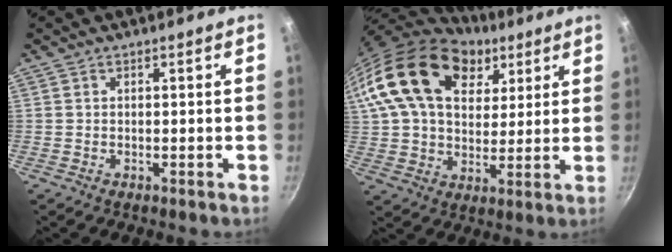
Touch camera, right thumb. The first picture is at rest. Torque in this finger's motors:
{"motor_torque": [-1.47, 2.61, 1.09, -0.45, 0.47]}